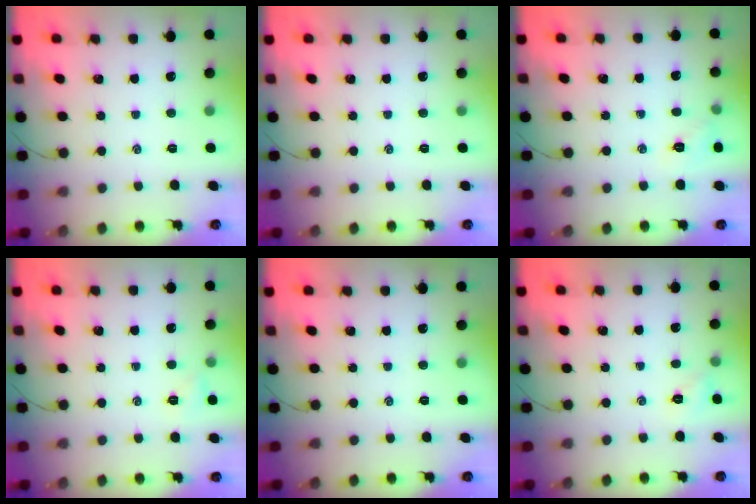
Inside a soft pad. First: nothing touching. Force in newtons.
{"total": 0.0}
{"total": 5.7, "press": 5.4, "slide": 1.7}
{"total": 3.3, "press": 3.2, "slide": 0.8}
{"total": 0.0}
{"total": 2.9, "press": 2.8, "slide": 0.5}